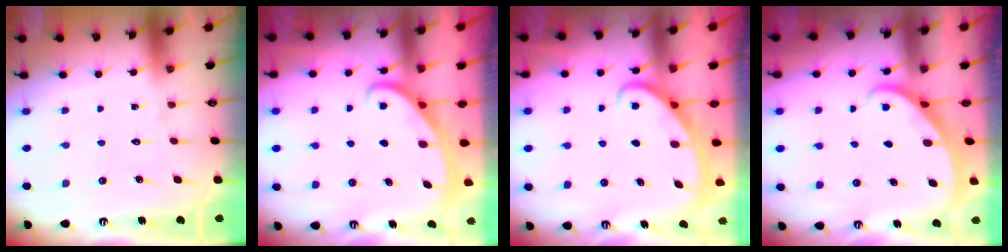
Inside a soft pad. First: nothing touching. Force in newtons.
{"total": 2.7, "press": 2.7, "slide": 0.3}
{"total": 2.8, "press": 2.8, "slide": 0.4}
{"total": 2.2, "press": 2.2, "slide": 0.1}